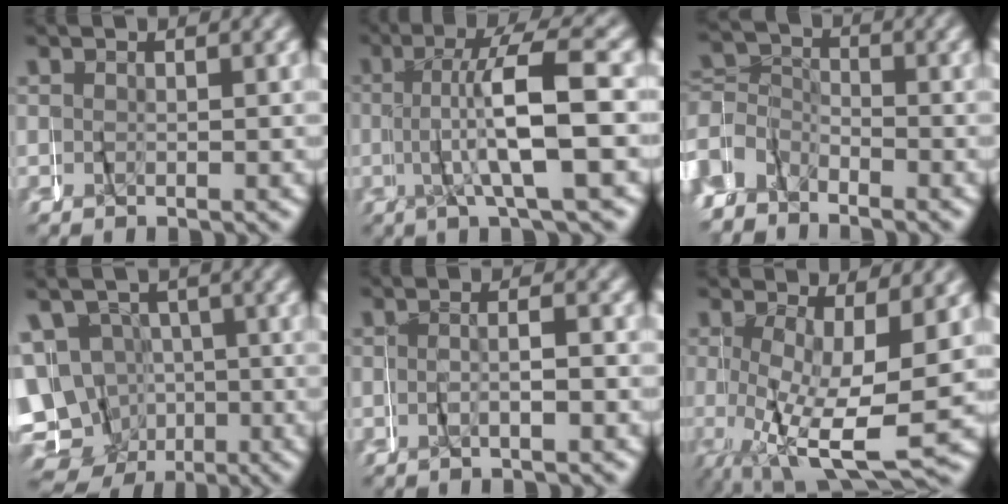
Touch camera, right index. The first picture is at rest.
{"total": 5.7, "force": [-0.6, 0.1, 5.7], "torque": [-0.104, 0.012, -0.011]}
{"total": 5.2, "force": [-2.5, 4.3, 1.3], "torque": [-0.030, -0.011, -0.047]}
{"total": 12.9, "force": [-3.2, 11.7, 4.3], "torque": [-0.105, -0.059, -0.047]}
{"total": 1.8, "force": [-1.3, -0.1, 1.1], "torque": [-0.015, 0.007, -0.028]}
{"total": 8.8, "force": [-1.1, 2.9, 8.2], "torque": [-0.151, -0.034, 0.001]}